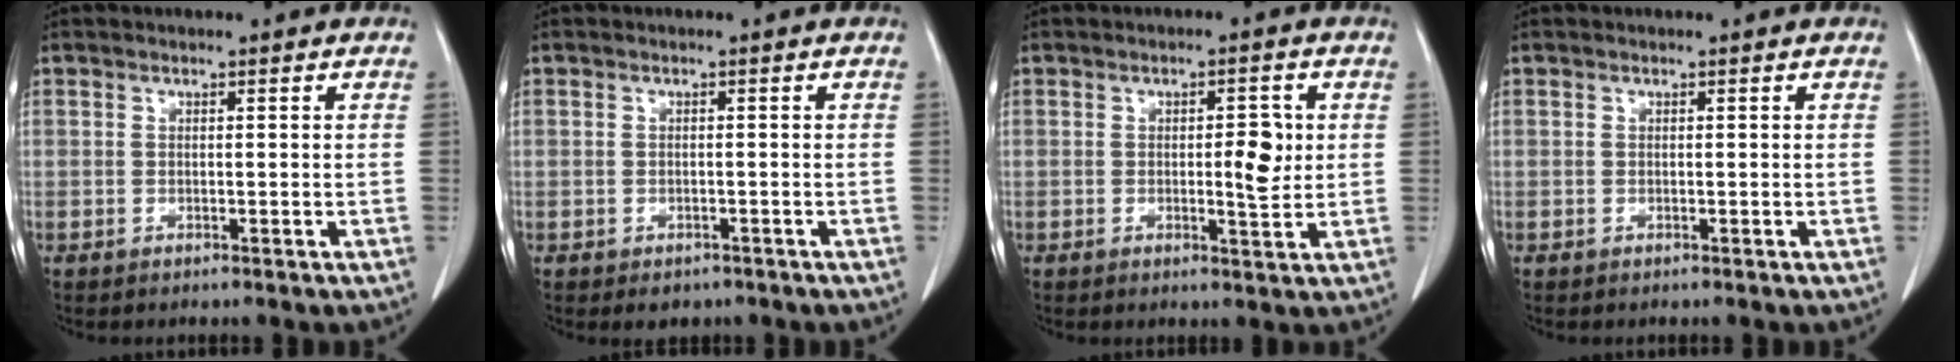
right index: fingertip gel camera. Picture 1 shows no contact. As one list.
[{"total": 2.4, "force": [-1.5, 1.7, 0.6], "torque": [-0.004, 0.003, -0.013]}, {"total": 4.3, "force": [0.3, 1.2, 4.2], "torque": [-0.061, -0.002, 0.005]}, {"total": 0.0}]